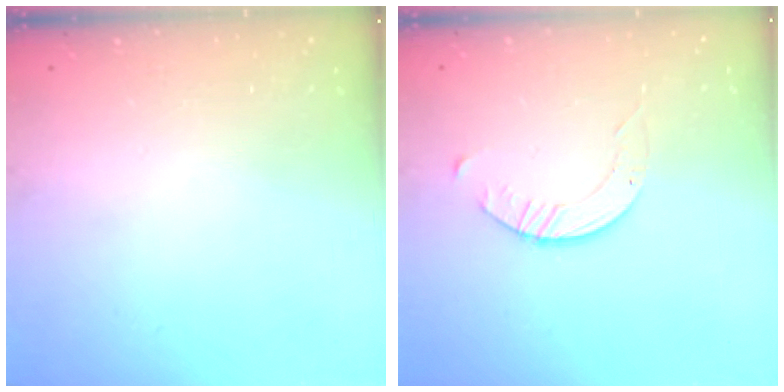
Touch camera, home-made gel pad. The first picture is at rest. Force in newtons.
{"total": 2.6, "press": 2.6, "slide": 0.3}